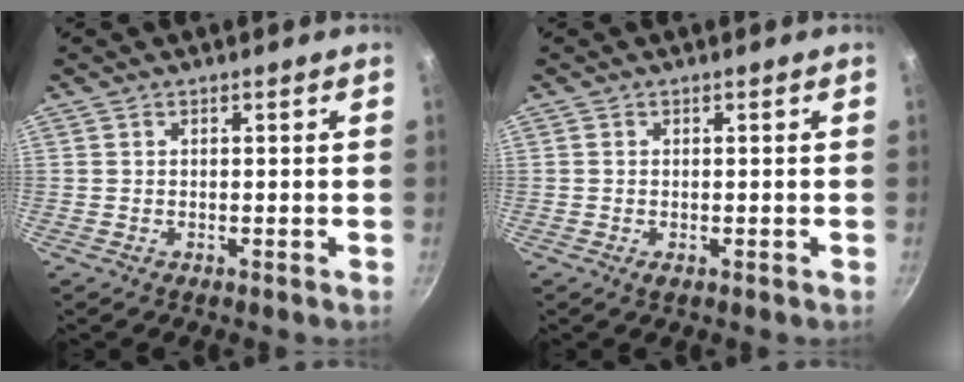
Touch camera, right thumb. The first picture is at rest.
{"total": 0.6, "force": [-0.3, 0.5, 0.3], "torque": [-0.005, 0.000, -0.006]}